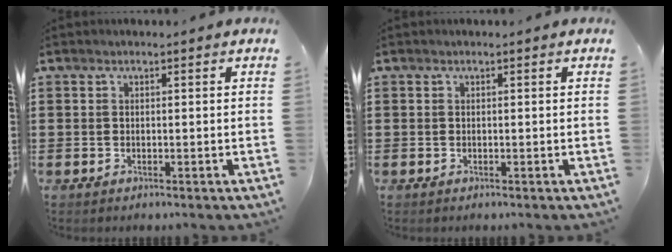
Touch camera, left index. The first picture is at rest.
{"total": 0.0}